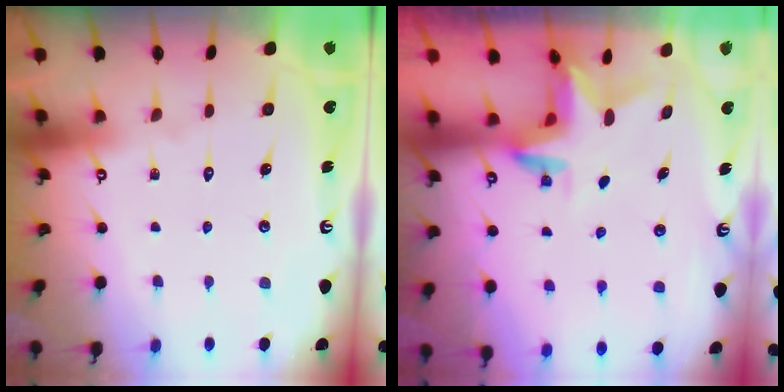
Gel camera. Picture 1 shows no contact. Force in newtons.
{"total": 2.9, "press": 2.9, "slide": 0.2}